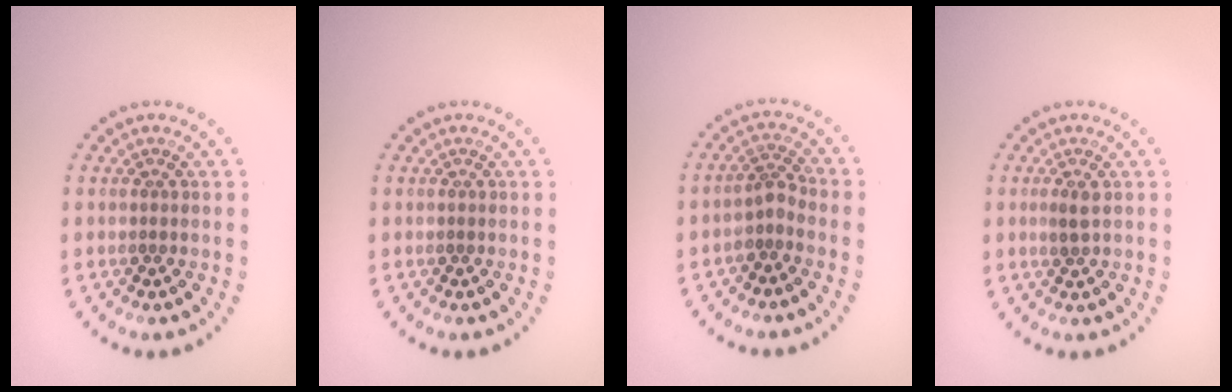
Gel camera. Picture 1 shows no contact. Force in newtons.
{"total": 0.0}
{"total": 1.8, "press": 1.4, "slide": 1.2}
{"total": 1.2, "press": 1.1, "slide": 0.4}